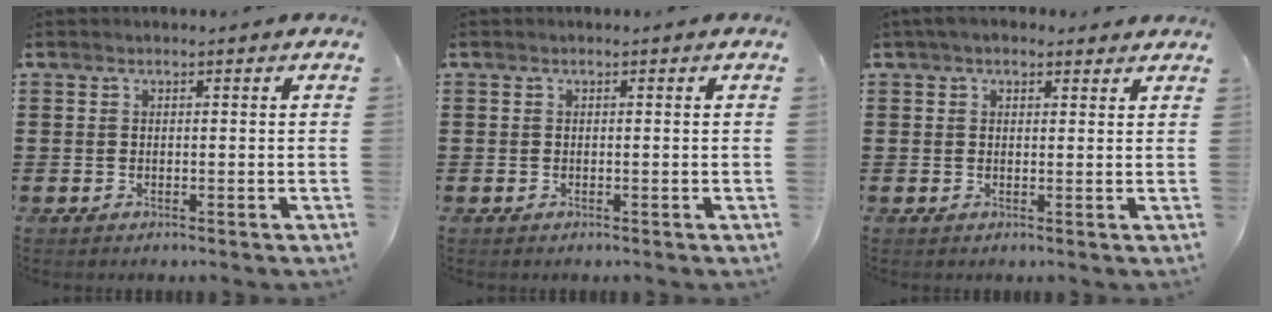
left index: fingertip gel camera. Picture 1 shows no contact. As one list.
[{"total": 0.0}, {"total": 3.0, "force": [2.4, 1.5, 1.1], "torque": [-0.028, 0.005, 0.044]}]